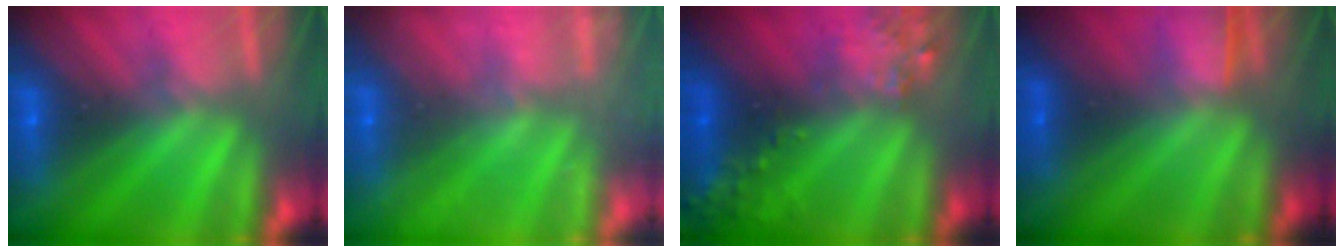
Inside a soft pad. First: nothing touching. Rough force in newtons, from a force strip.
{"total": 2.4}
{"total": 5.6}
{"total": 1.4}